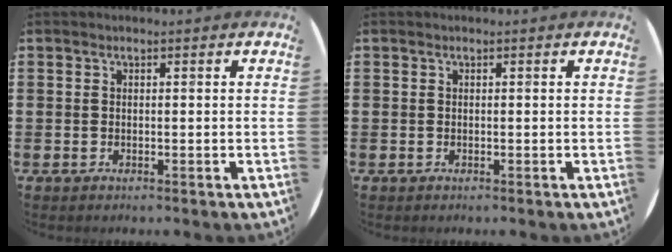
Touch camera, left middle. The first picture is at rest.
{"total": 0.0}